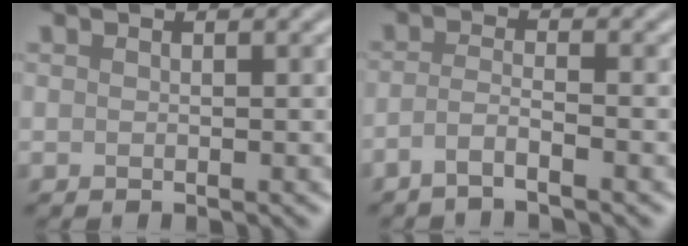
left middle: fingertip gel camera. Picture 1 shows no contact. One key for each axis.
{"total": 2.2, "fx": -1.5, "fy": 0.4, "fz": 1.6, "tx": -0.029, "ty": 0.000, "tz": -0.041}